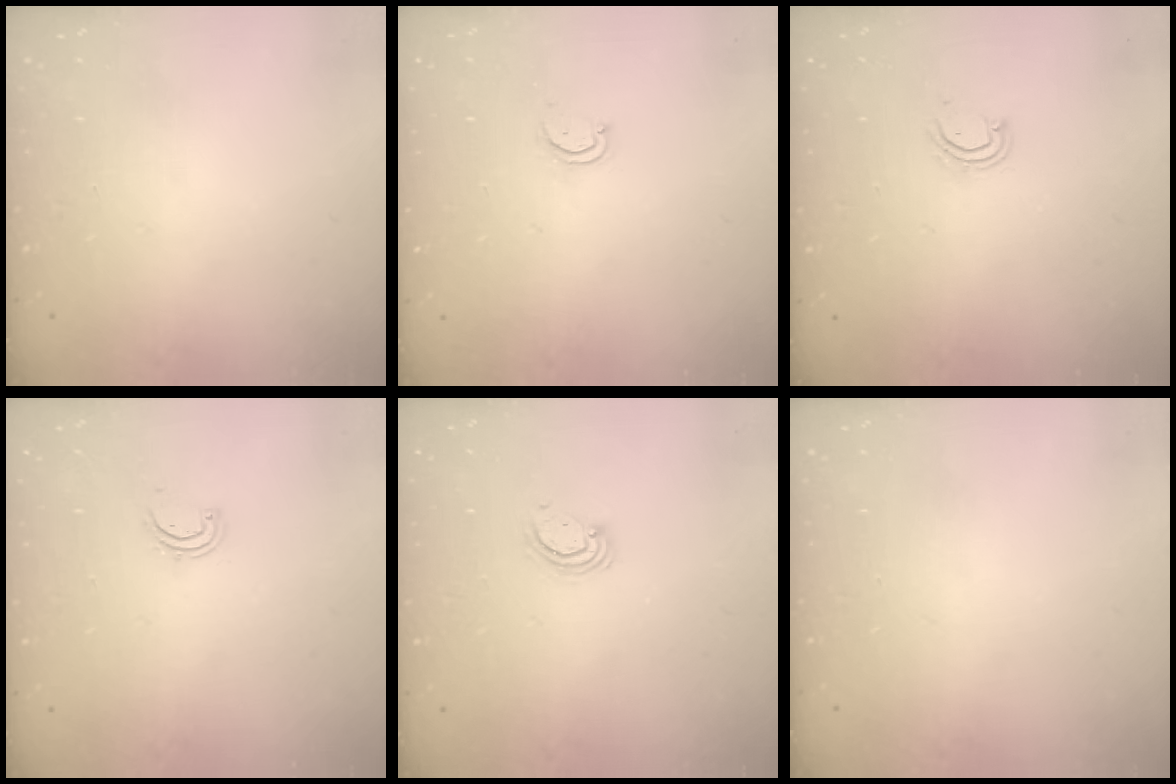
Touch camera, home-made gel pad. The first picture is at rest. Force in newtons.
{"total": 2.7, "press": 2.7, "slide": 0.3}
{"total": 3.5, "press": 3.4, "slide": 0.3}
{"total": 2.5, "press": 2.5, "slide": 0.3}
{"total": 2.6, "press": 2.6, "slide": 0.3}
{"total": 0.0}